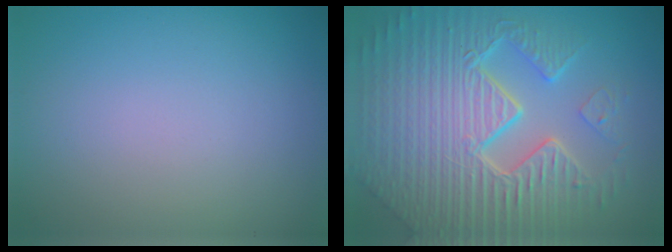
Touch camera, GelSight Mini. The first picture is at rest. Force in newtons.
{"total": 10.8, "press": 7.0, "slide": 8.3}